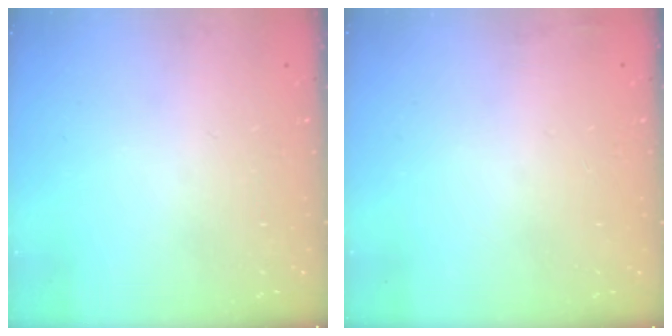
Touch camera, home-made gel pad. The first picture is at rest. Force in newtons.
{"total": 2.9, "press": 2.4, "slide": 1.6}